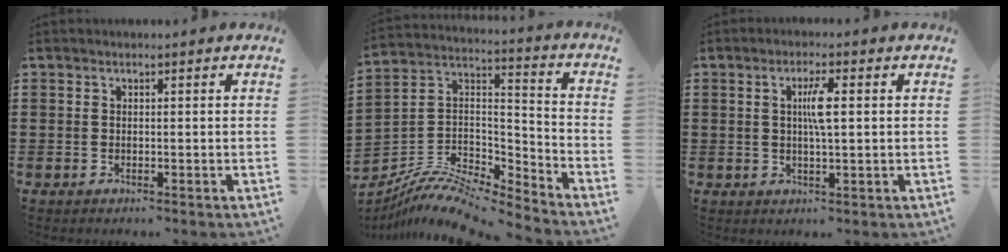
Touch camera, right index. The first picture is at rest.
{"total": 9.4, "force": [-8.2, 2.0, 4.1], "torque": [-0.082, 0.012, -0.164]}
{"total": 3.9, "force": [0.6, 0.6, 3.8], "torque": [-0.074, 0.000, 0.007]}